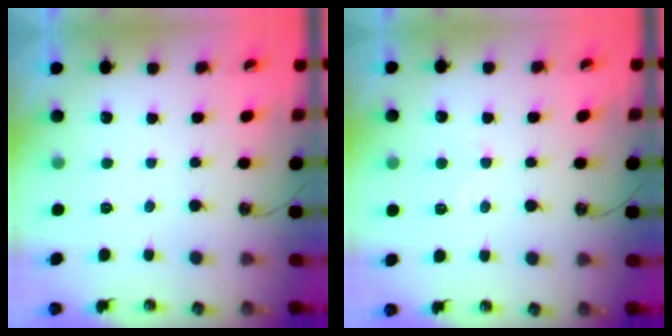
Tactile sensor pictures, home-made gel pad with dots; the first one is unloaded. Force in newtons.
{"total": 1.5, "press": 1.4, "slide": 0.5}